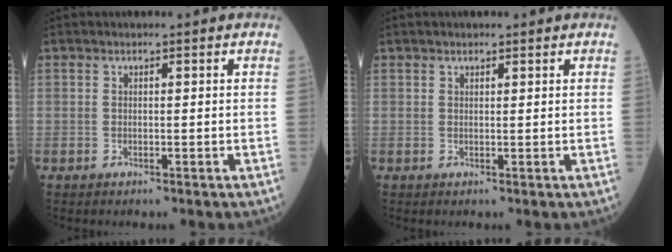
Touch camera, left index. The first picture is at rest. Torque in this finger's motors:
{"motor_torque": [-0.12, 0.05, 0.01, 0.01]}